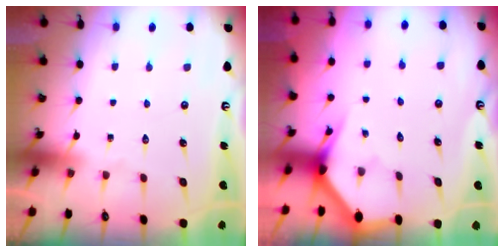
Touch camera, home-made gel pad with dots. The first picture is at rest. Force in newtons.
{"total": 2.9, "press": 2.9, "slide": 0.1}